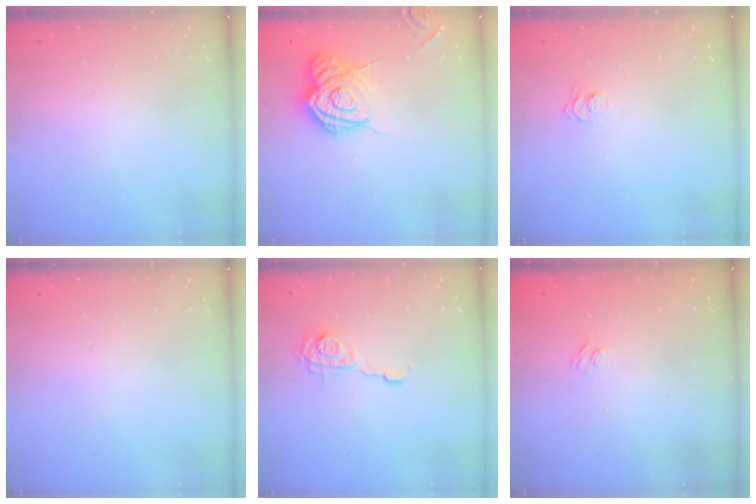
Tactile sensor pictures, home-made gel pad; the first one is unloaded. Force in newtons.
{"total": 15.8, "press": 15.8, "slide": 0.8}
{"total": 5.8, "press": 5.7, "slide": 0.7}
{"total": 0.0}
{"total": 9.0, "press": 9.0, "slide": 0.4}
{"total": 2.7, "press": 2.5, "slide": 0.9}